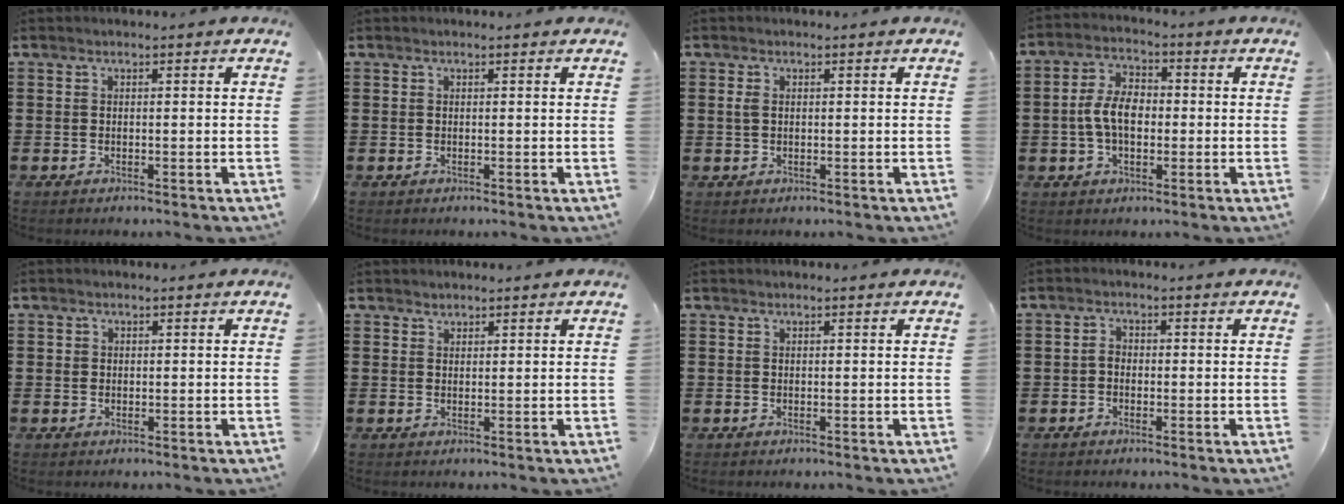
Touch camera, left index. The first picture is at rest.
{"total": 0.0}
{"total": 1.5, "force": [0.3, 0.8, 1.1], "torque": [-0.033, 0.003, 0.001]}
{"total": 6.7, "force": [-0.5, 3.9, 5.4], "torque": [-0.121, 0.005, -0.016]}
{"total": 0.8, "force": [0.3, 0.8, -0.1], "torque": [0.000, 0.005, 0.006]}
{"total": 1.1, "force": [1.1, 0.4, -0.1], "torque": [0.000, 0.000, 0.021]}
{"total": 0.0}
{"total": 1.7, "force": [-0.2, 1.2, 1.2], "torque": [-0.026, 0.005, -0.006]}